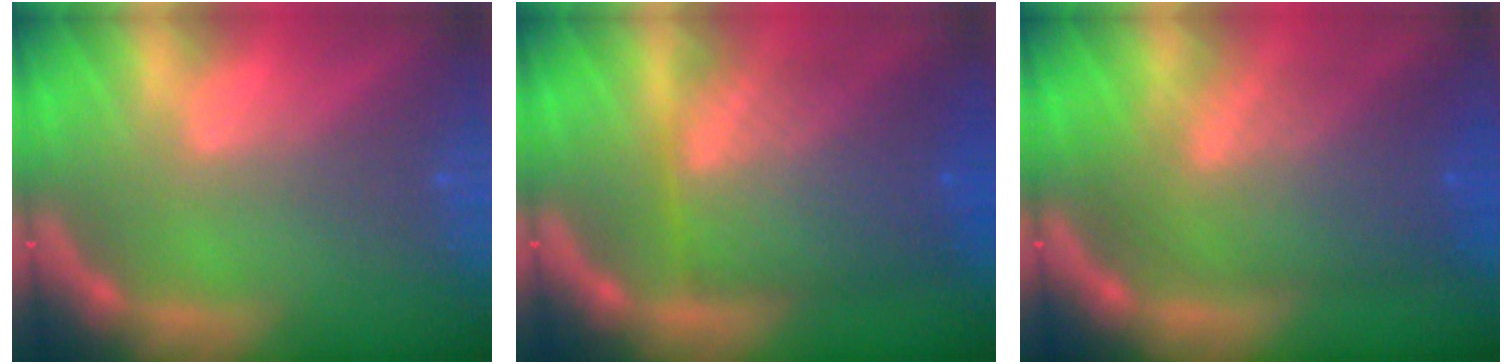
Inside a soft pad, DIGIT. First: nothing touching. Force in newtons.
{"total": 10.0}
{"total": 9.1}